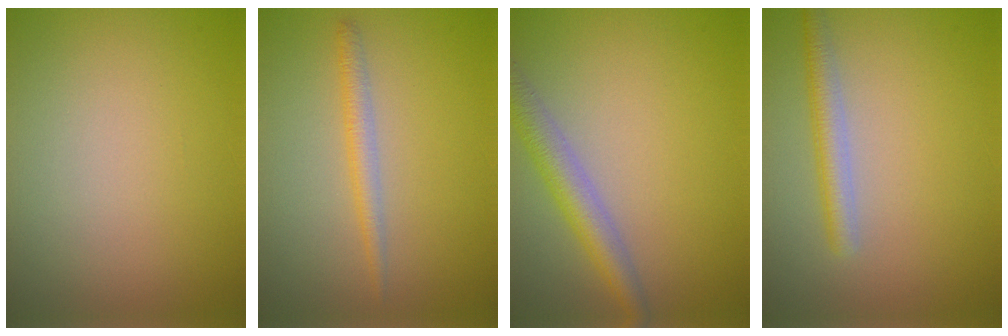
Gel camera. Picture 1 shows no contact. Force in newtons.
{"total": 1.7, "press": 1.7, "slide": 0.1}
{"total": 3.8, "press": 3.8, "slide": 0.1}
{"total": 2.6, "press": 2.6, "slide": 0.1}